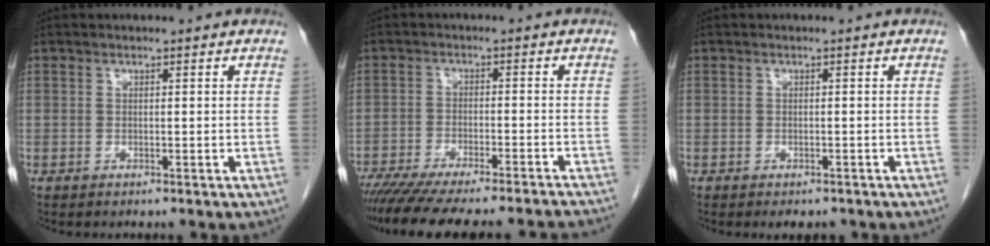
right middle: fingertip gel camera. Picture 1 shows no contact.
{"total": 21.7, "force": [-19.5, 1.5, 9.4], "torque": [-0.135, -0.042, -0.268]}
{"total": 2.6, "force": [-2.1, 1.2, 0.9], "torque": [-0.011, -0.003, -0.024]}